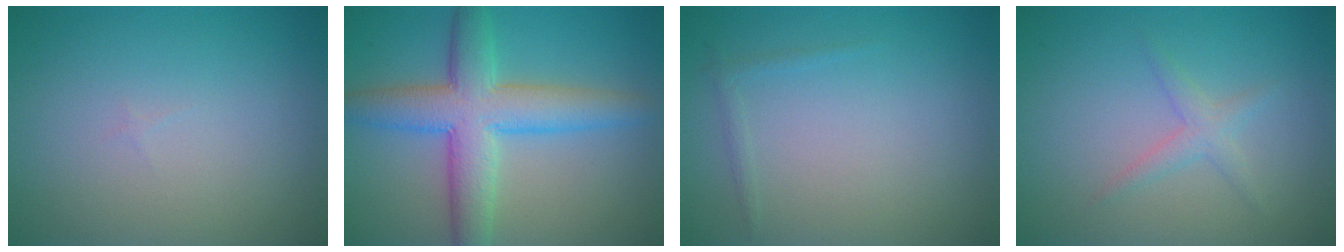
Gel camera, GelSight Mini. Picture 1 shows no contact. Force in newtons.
{"total": 7.1, "press": 7.1, "slide": 0.2}
{"total": 0.7, "press": 0.7, "slide": 0.0}
{"total": 1.6, "press": 1.6, "slide": 0.1}